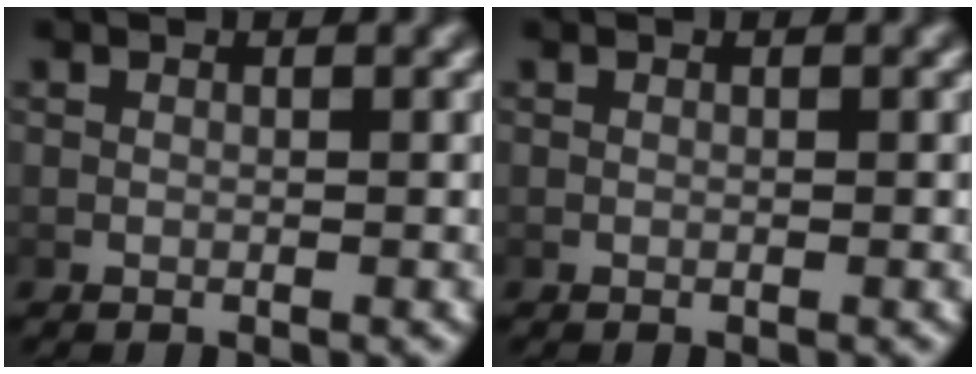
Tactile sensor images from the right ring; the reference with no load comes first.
{"total": 0.0}